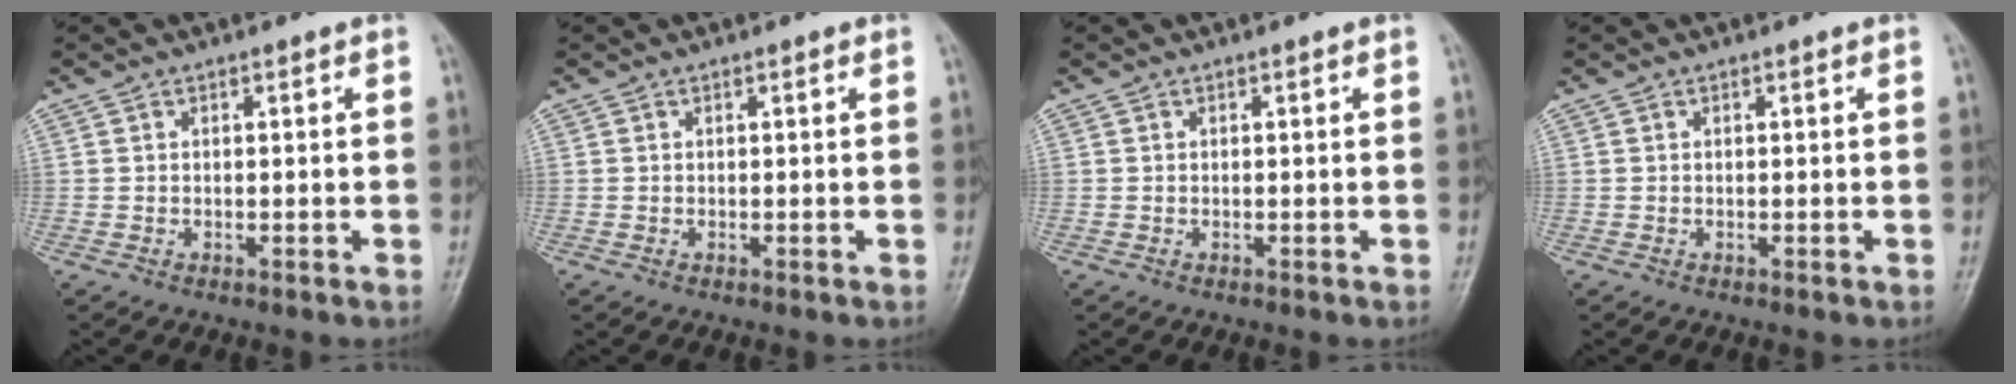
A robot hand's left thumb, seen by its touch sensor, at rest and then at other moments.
{"total": 0.0}
{"total": 0.0}
{"total": 0.0}